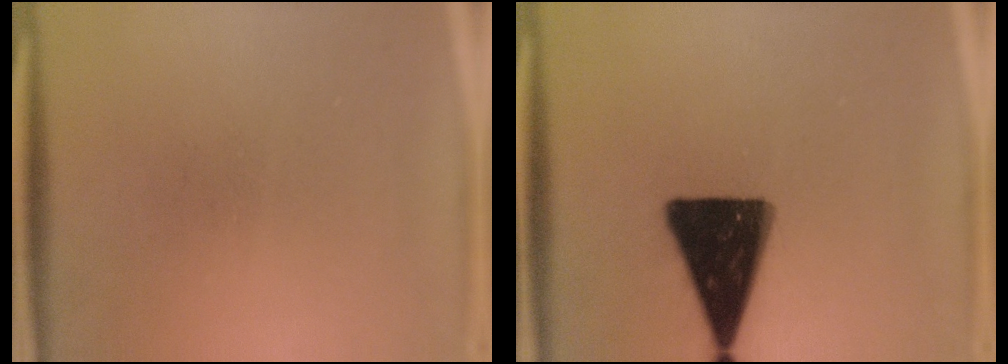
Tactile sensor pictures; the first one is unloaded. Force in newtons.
{"total": 17.4}